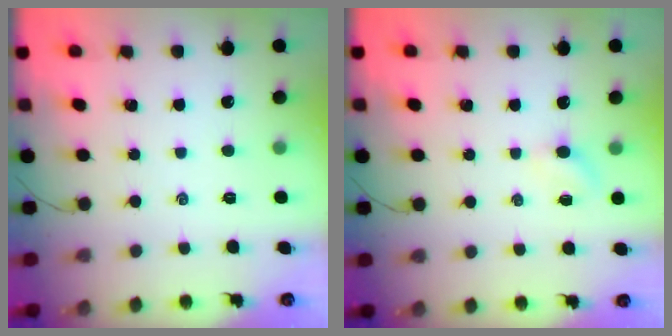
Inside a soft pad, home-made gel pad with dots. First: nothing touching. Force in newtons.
{"total": 2.1, "press": 2.0, "slide": 0.7}